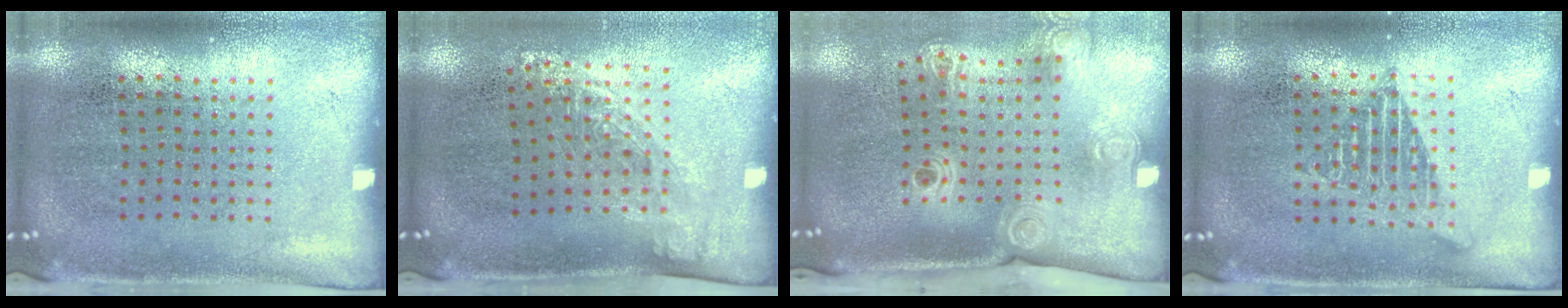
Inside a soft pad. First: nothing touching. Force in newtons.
{"total": 1.3, "press": 1.0, "slide": 0.9}
{"total": 2.2, "press": 1.6, "slide": 1.6}
{"total": 1.3, "press": 1.3, "slide": 0.1}